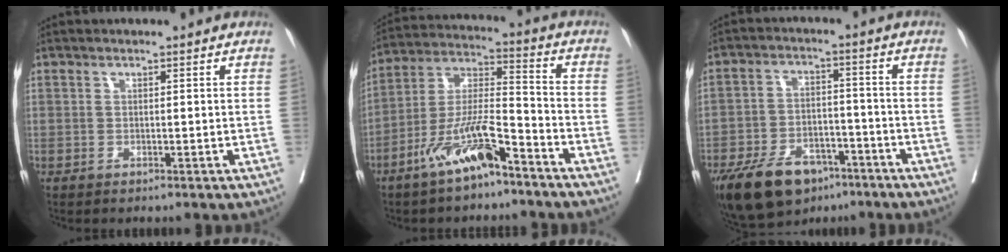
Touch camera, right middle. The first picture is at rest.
{"total": 11.5, "force": [-7.5, 2.1, 8.4], "torque": [-0.175, -0.008, -0.143]}
{"total": 13.2, "force": [-9.0, 6.8, 6.8], "torque": [-0.120, -0.003, -0.147]}